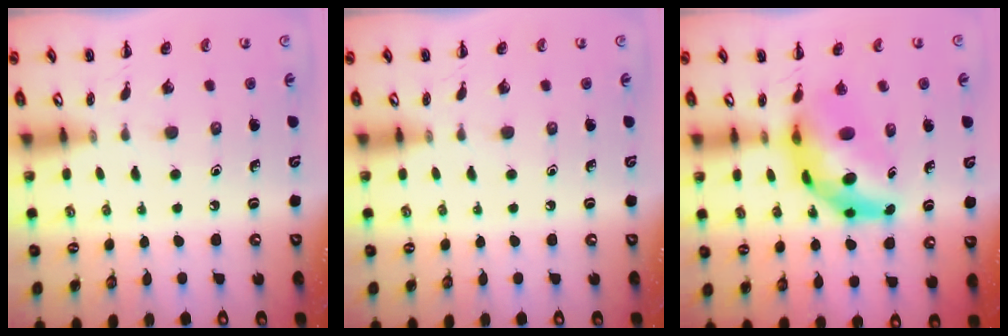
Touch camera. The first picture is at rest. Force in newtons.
{"total": 0.0}
{"total": 8.1, "press": 7.7, "slide": 2.5}